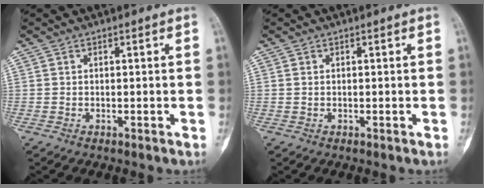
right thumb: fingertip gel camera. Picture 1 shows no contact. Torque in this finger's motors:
{"motor_torque": [-0.03, -0.19, 0.17, 0.03, -0.02]}